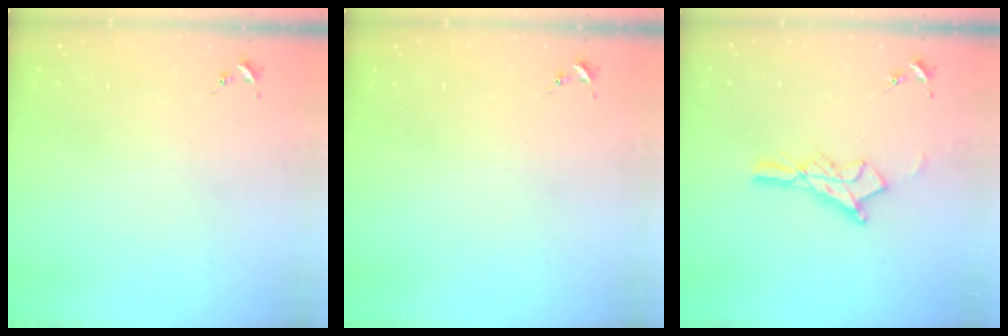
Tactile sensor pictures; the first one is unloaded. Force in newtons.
{"total": 0.0}
{"total": 11.3, "press": 11.3, "slide": 0.8}